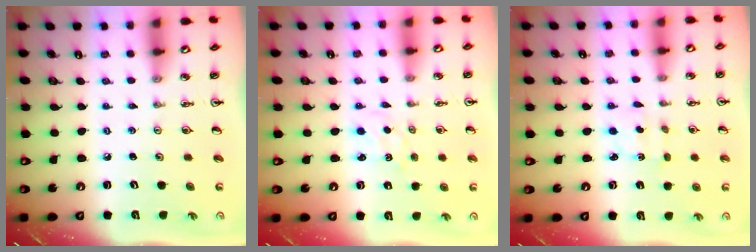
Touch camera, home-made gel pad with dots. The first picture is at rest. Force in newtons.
{"total": 2.3, "press": 2.3, "slide": 0.4}
{"total": 2.1, "press": 2.0, "slide": 0.6}